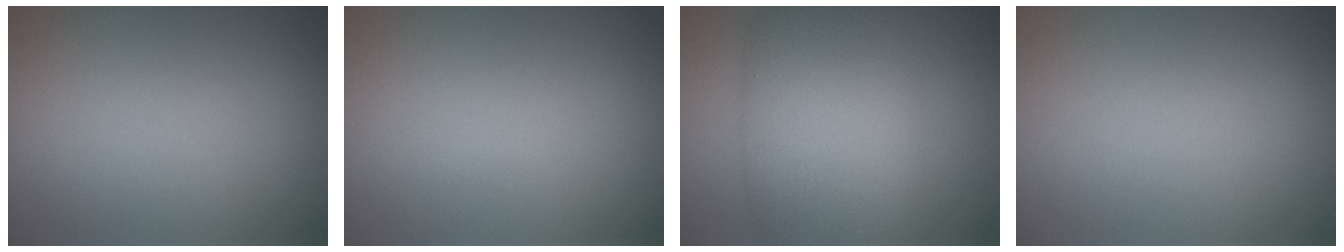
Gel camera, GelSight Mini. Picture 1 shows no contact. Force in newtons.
{"total": 0.0}
{"total": 8.5, "press": 8.5, "slide": 0.4}
{"total": 0.0}